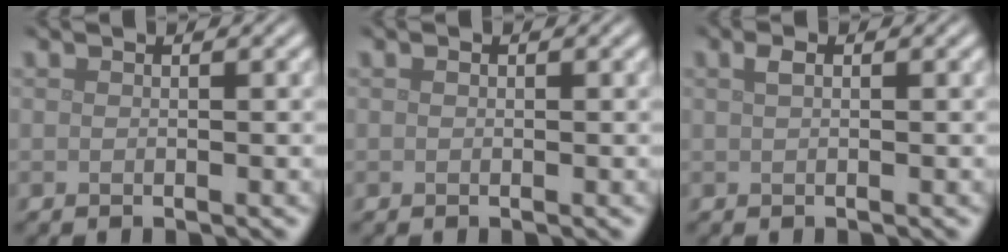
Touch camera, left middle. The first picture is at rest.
{"total": 0.0}
{"total": 1.0, "force": [0.4, 0.4, 0.8], "torque": [-0.017, 0.004, 0.008]}